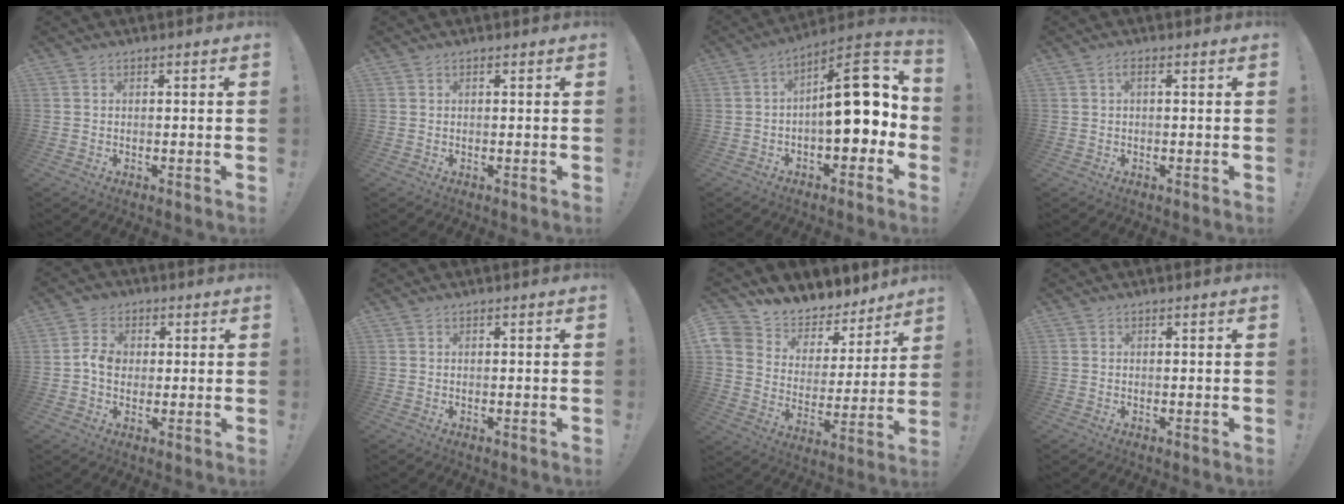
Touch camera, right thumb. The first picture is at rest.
{"total": 0.0}
{"total": 18.0, "force": [0.4, 8.1, 16.1], "torque": [-0.210, 0.005, 0.012]}
{"total": 1.6, "force": [0.3, 0.5, 1.5], "torque": [-0.031, 0.004, 0.002]}
{"total": 6.2, "force": [0.1, 5.4, 3.1], "torque": [-0.050, 0.013, 0.004]}
{"total": 0.0}
{"total": 8.5, "force": [7.0, 4.6, 1.7], "torque": [-0.043, -0.065, 0.127]}
{"total": 0.0}